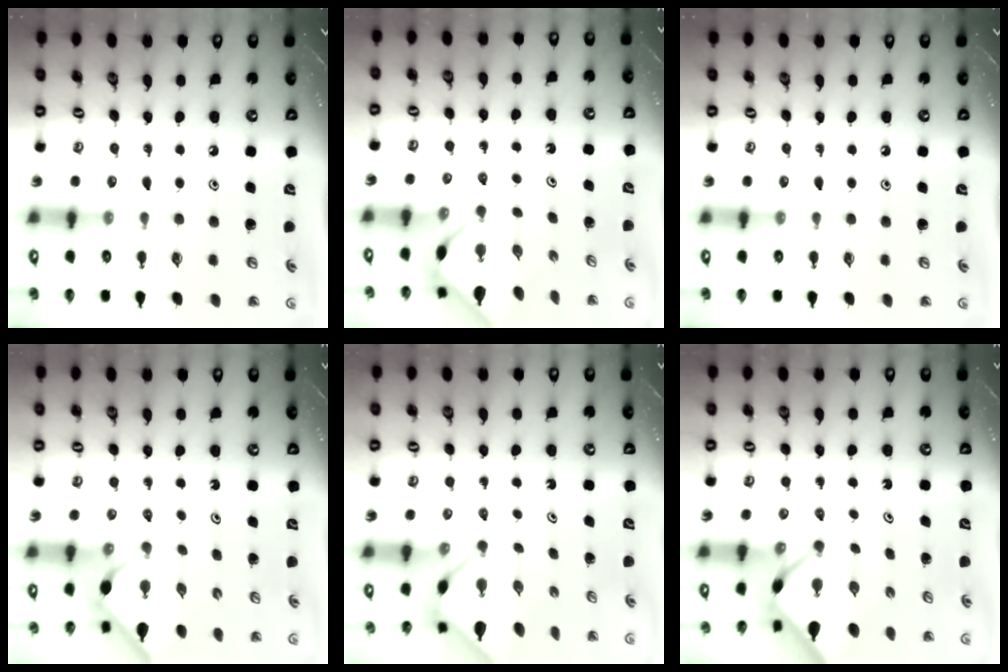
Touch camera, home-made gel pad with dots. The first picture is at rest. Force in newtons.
{"total": 3.5, "press": 3.5, "slide": 0.3}
{"total": 0.0}
{"total": 3.0, "press": 3.0, "slide": 0.3}
{"total": 2.7, "press": 2.7, "slide": 0.1}
{"total": 2.5, "press": 2.5, "slide": 0.3}